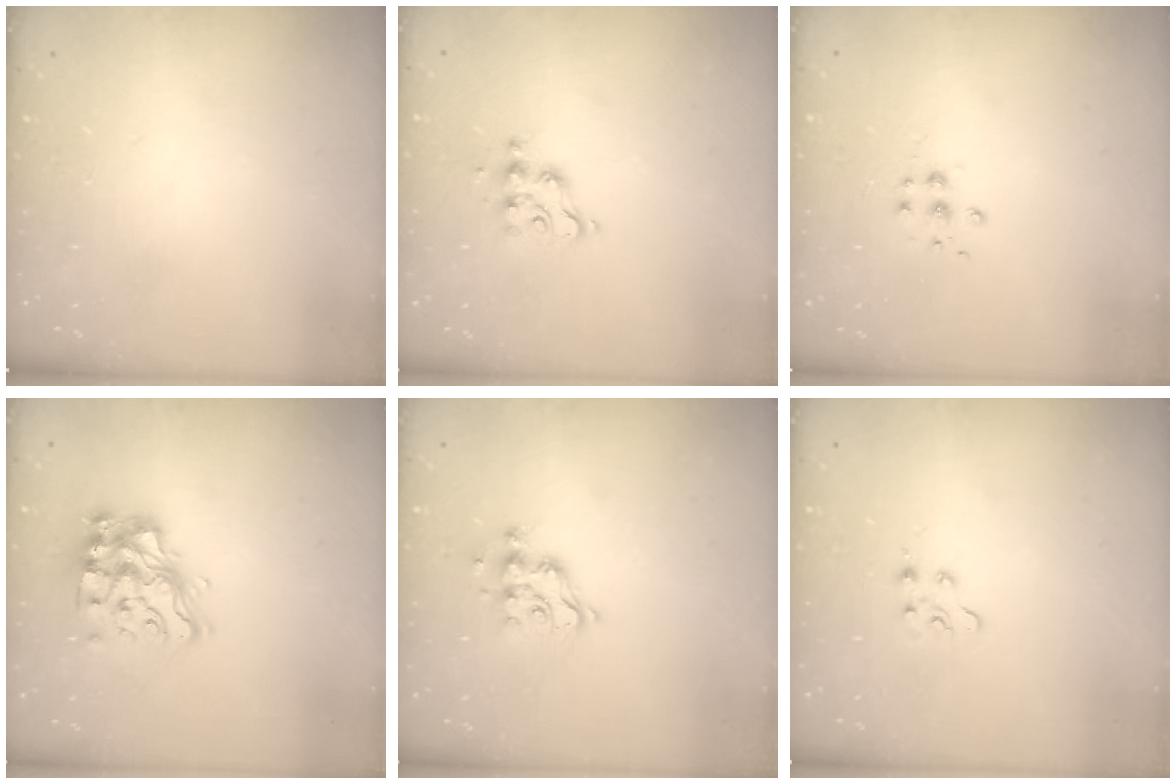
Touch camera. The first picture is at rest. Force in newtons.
{"total": 5.7, "press": 5.7, "slide": 0.3}
{"total": 5.3, "press": 5.3, "slide": 0.5}
{"total": 14.6, "press": 14.4, "slide": 2.0}
{"total": 9.7, "press": 9.7, "slide": 0.7}
{"total": 3.5, "press": 3.5, "slide": 0.4}